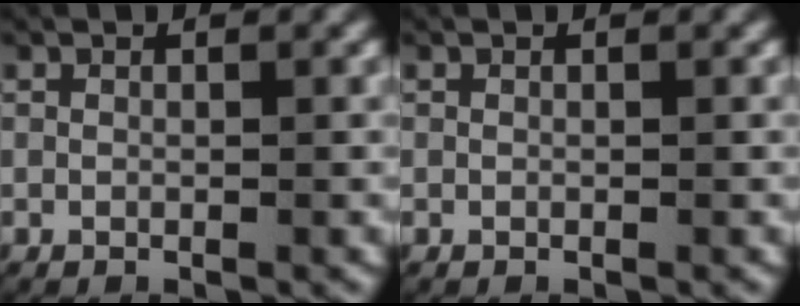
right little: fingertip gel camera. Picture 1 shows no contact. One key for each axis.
{"total": 0.0}